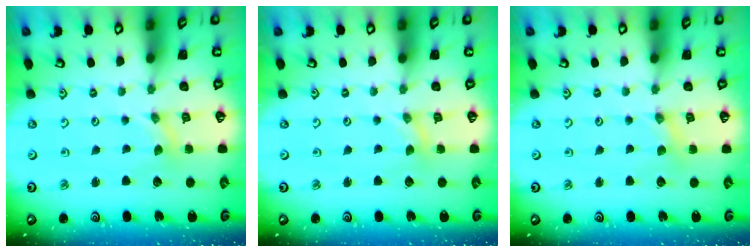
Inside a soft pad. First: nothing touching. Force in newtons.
{"total": 0.0}
{"total": 0.6, "press": 0.6, "slide": 0.1}